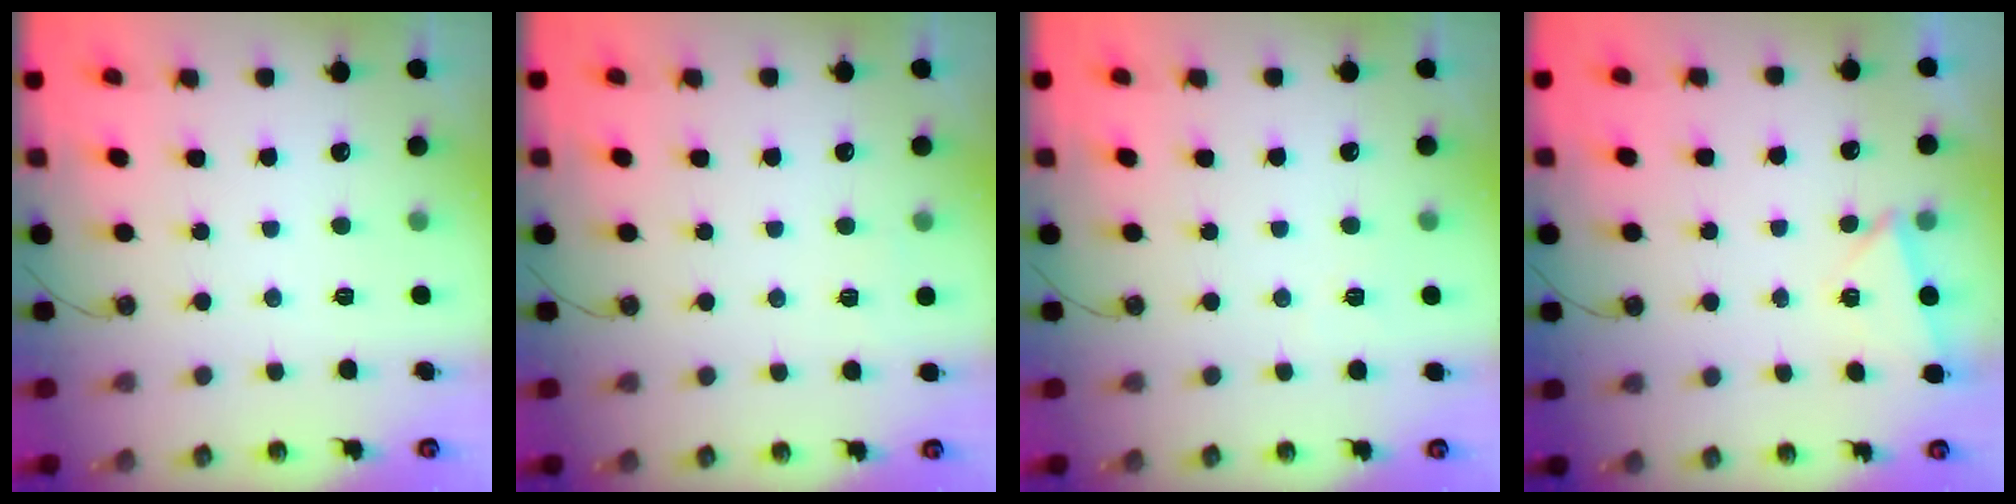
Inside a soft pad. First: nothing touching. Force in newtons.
{"total": 2.9, "press": 2.9, "slide": 0.2}
{"total": 2.7, "press": 2.5, "slide": 1.0}
{"total": 2.7, "press": 2.5, "slide": 1.1}